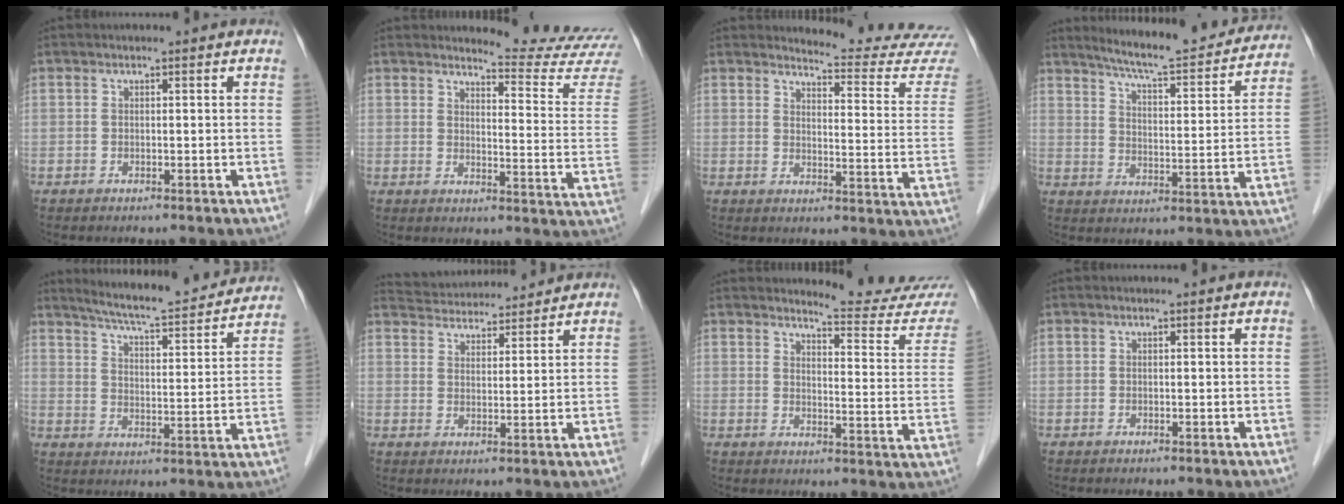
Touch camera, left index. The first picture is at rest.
{"total": 12.9, "force": [12.7, -1.7, 0.7], "torque": [-0.007, -0.123, 0.133]}
{"total": 14.2, "force": [14.1, -1.0, 1.2], "torque": [-0.006, -0.117, 0.146]}
{"total": 18.1, "force": [16.8, 1.7, 6.7], "torque": [-0.098, -0.027, 0.221]}
{"total": 18.4, "force": [17.0, 1.7, 6.6], "torque": [-0.101, -0.016, 0.228]}
{"total": 10.6, "force": [10.2, 1.9, 2.1], "torque": [-0.036, 0.029, 0.155]}
{"total": 14.0, "force": [13.8, -0.5, 1.9], "torque": [-0.017, -0.108, 0.147]}
{"total": 0.0}